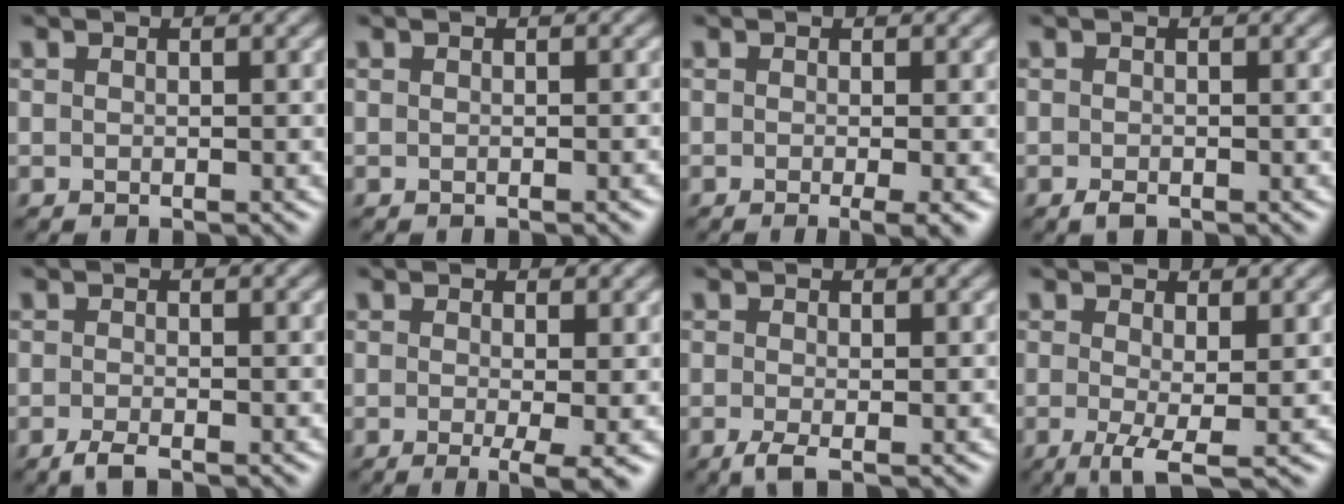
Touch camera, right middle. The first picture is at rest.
{"total": 0.7, "force": [-0.3, 0.1, 0.6], "torque": [-0.005, 0.002, -0.004]}
{"total": 2.6, "force": [-0.7, 0.6, 2.4], "torque": [-0.035, -0.010, -0.011]}
{"total": 1.0, "force": [-0.7, 0.5, 0.7], "torque": [-0.013, -0.003, -0.011]}
{"total": 1.6, "force": [-1.1, 0.3, 1.1], "torque": [-0.022, -0.003, -0.023]}
{"total": 3.8, "force": [-0.9, 0.7, 3.6], "torque": [-0.058, -0.014, -0.012]}
{"total": 1.8, "force": [-0.7, 0.4, 1.6], "torque": [-0.035, -0.008, -0.017]}
{"total": 3.3, "force": [-0.6, 0.5, 3.2], "torque": [-0.066, -0.011, -0.012]}